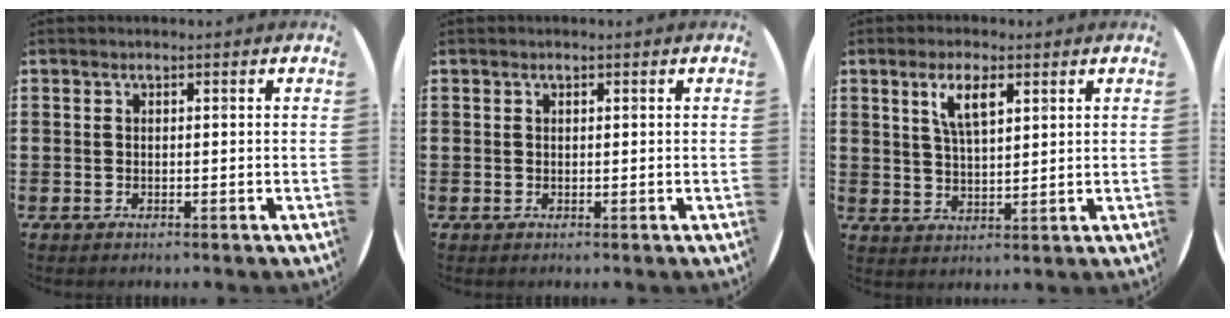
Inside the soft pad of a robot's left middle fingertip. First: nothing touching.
{"total": 0.0}
{"total": 5.1, "force": [2.9, 1.7, 3.8], "torque": [-0.076, 0.006, 0.048]}